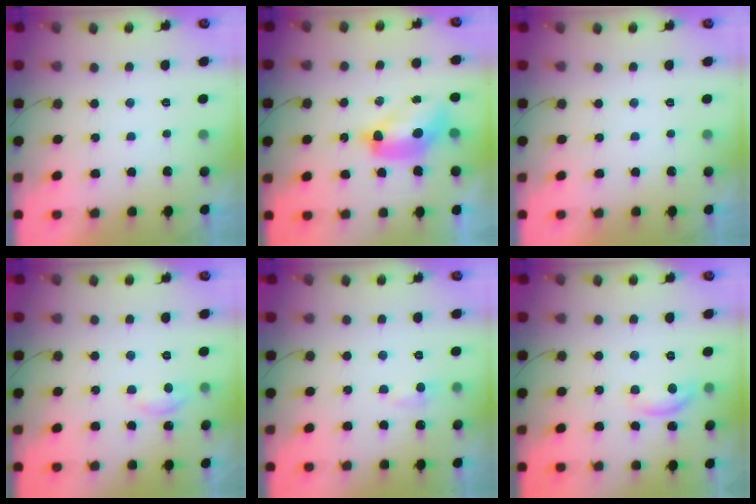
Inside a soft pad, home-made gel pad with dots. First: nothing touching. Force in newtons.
{"total": 10.6, "press": 10.6, "slide": 1.2}
{"total": 0.0}
{"total": 4.2, "press": 4.2, "slide": 0.6}
{"total": 5.0, "press": 5.0, "slide": 0.7}
{"total": 6.1, "press": 6.1, "slide": 0.5}